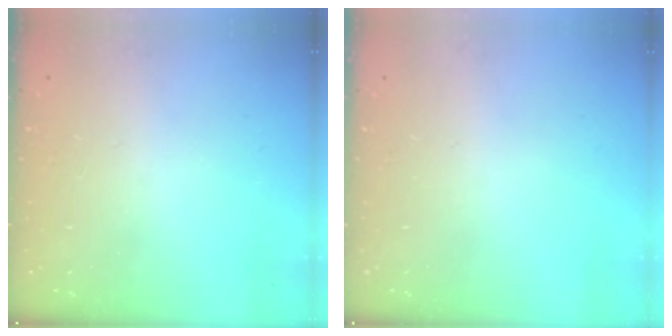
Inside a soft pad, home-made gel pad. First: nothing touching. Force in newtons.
{"total": 0.0}